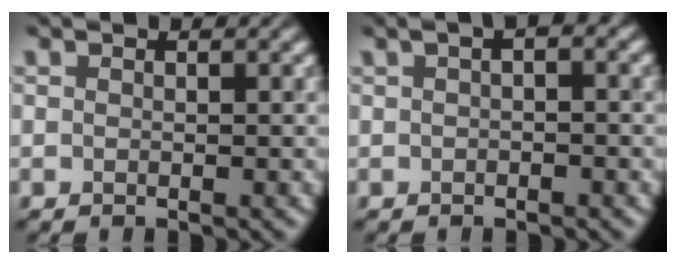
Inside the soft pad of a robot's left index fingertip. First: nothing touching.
{"total": 1.9, "force": [0.4, 0.6, 1.7], "torque": [-0.028, 0.010, 0.003]}